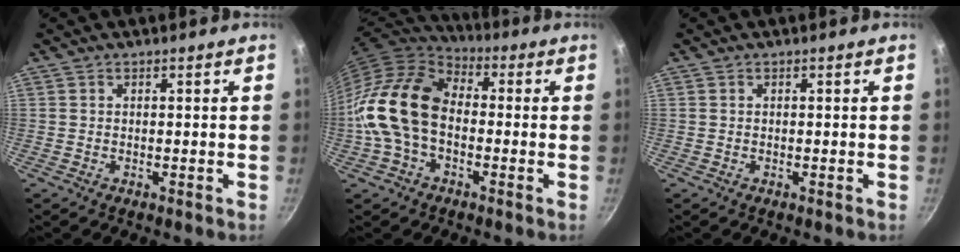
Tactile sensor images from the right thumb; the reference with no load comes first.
{"total": 15.3, "force": [-1.8, 10.4, 11.0], "torque": [-0.189, 0.038, -0.053]}
{"total": 0.0}